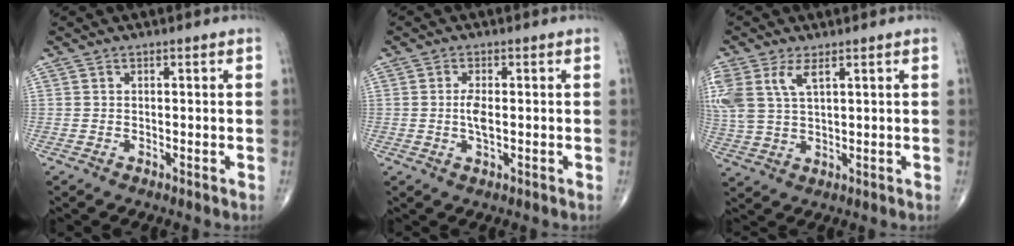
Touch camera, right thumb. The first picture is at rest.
{"total": 3.0, "force": [-0.1, 1.1, 2.8], "torque": [-0.055, -0.004, -0.006]}
{"total": 9.4, "force": [3.9, 4.5, 7.3], "torque": [-0.182, 0.005, 0.089]}